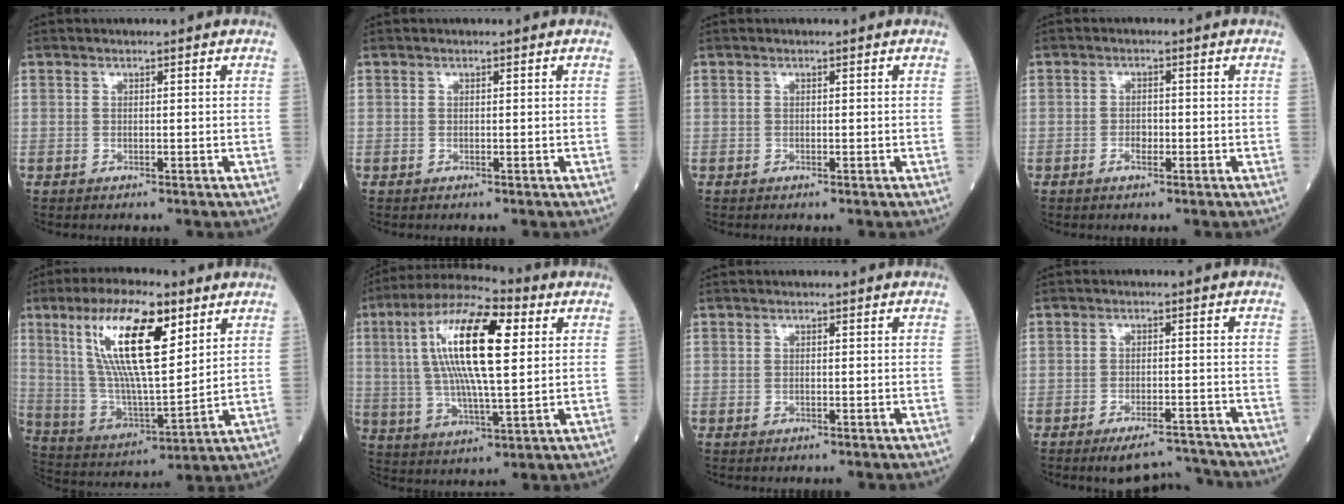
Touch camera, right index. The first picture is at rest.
{"total": 0.0}
{"total": 0.0}
{"total": 1.7, "force": [-0.8, 0.8, 1.2], "torque": [-0.019, 0.003, -0.015]}
{"total": 17.2, "force": [7.7, 4.2, 14.8], "torque": [-0.294, 0.008, 0.144]}
{"total": 17.4, "force": [4.3, 3.9, 16.4], "torque": [-0.316, 0.023, 0.071]}
{"total": 0.6, "force": [-0.2, 0.6, 0.2], "torque": [-0.003, 0.000, -0.003]}
{"total": 6.0, "force": [-5.7, 0.7, 1.7], "torque": [-0.013, 0.006, -0.092]}